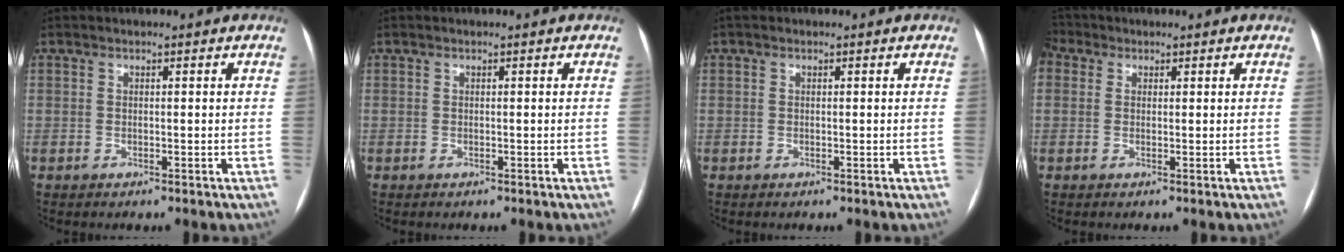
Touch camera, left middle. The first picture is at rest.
{"total": 0.0}
{"total": 0.0}
{"total": 5.1, "force": [2.4, 4.0, 2.1], "torque": [-0.061, 0.030, 0.048]}